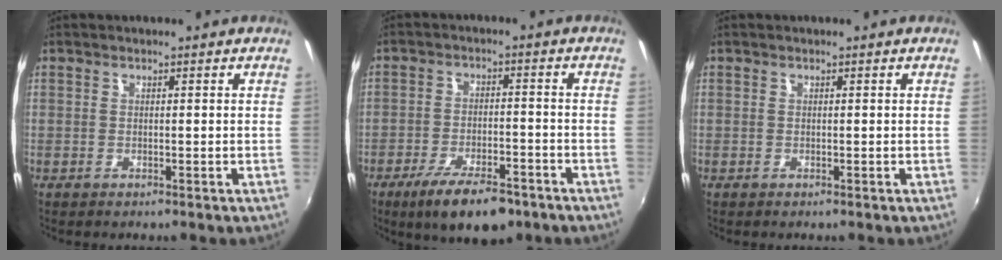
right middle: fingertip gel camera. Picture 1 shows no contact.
{"total": 11.6, "force": [-8.0, 3.8, 7.4], "torque": [-0.153, -0.023, -0.129]}
{"total": 0.0}